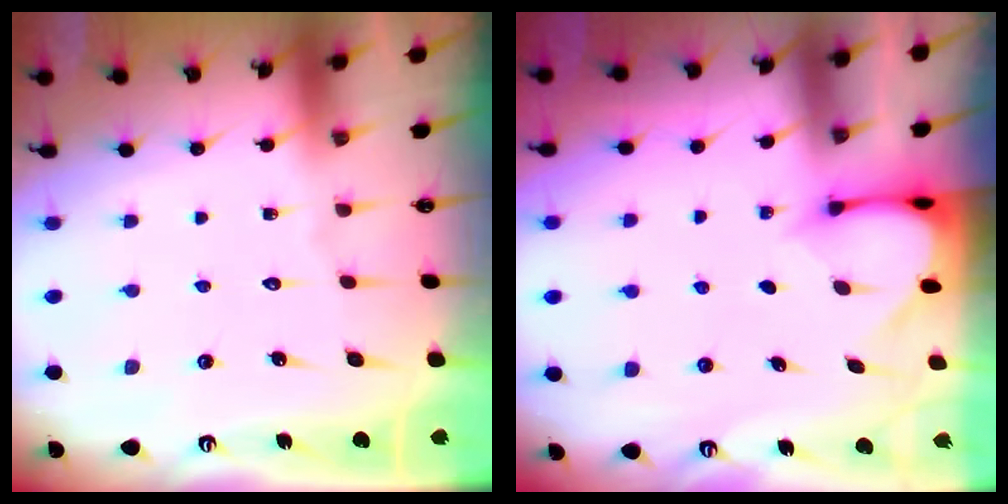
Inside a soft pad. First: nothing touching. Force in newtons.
{"total": 3.3, "press": 3.3, "slide": 0.3}